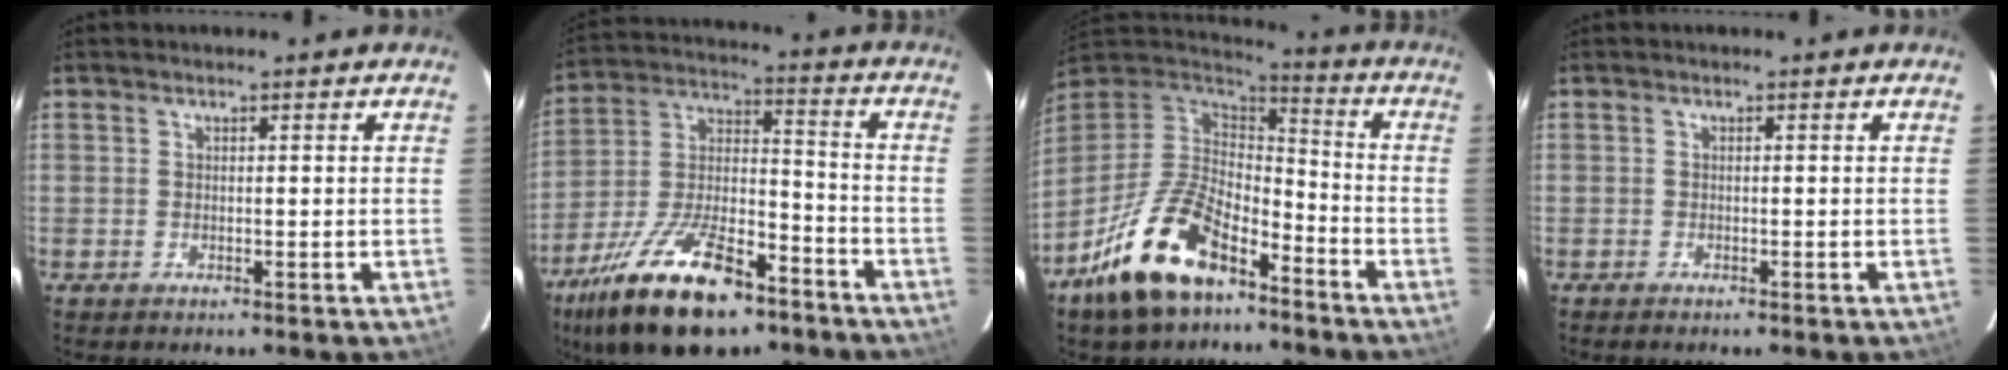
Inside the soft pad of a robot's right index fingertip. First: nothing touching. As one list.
[{"total": 23.2, "force": [-14.6, 9.7, 15.2], "torque": [-0.299, -0.013, -0.245]}, {"total": 18.9, "force": [-11.6, 9.0, 11.9], "torque": [-0.247, -0.006, -0.212]}, {"total": 0.7, "force": [-0.6, 0.1, 0.3], "torque": [-0.006, -0.001, -0.012]}]